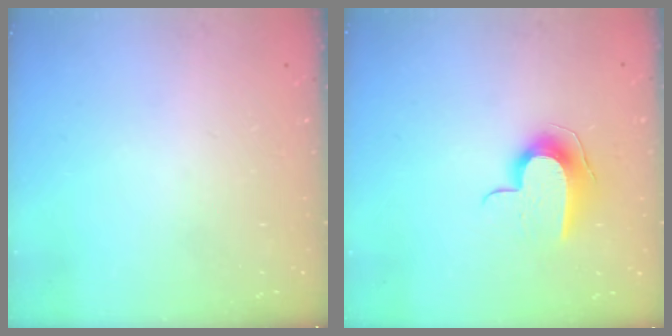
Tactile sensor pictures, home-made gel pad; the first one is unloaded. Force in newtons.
{"total": 9.0, "press": 9.0, "slide": 0.5}